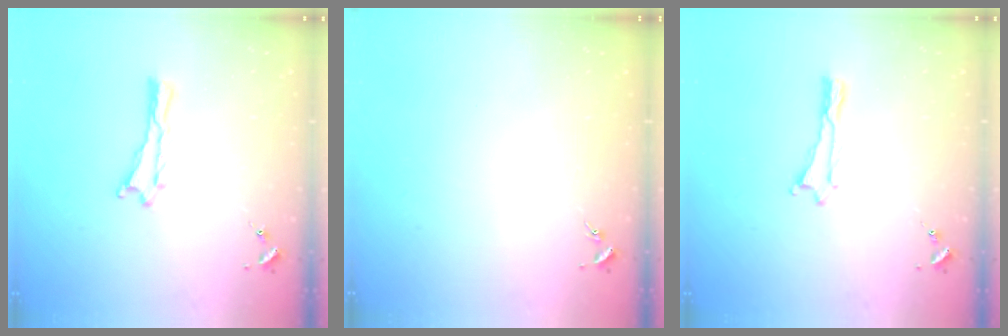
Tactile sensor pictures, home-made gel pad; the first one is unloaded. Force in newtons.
{"total": 0.0}
{"total": 0.0}